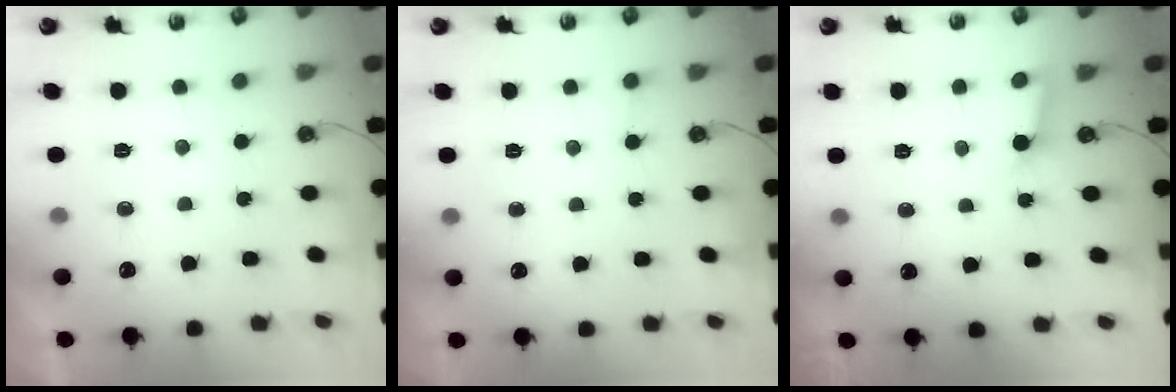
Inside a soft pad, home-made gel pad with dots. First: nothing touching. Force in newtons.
{"total": 2.9, "press": 2.9, "slide": 0.2}
{"total": 3.1, "press": 3.1, "slide": 0.3}